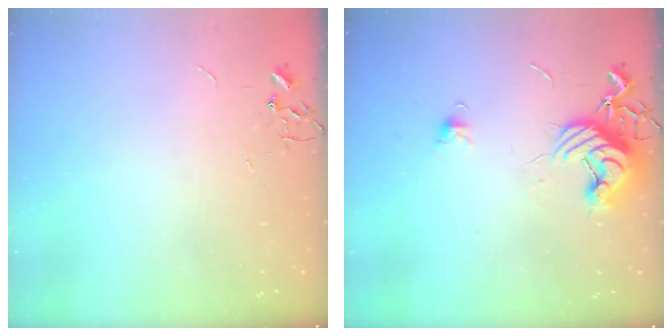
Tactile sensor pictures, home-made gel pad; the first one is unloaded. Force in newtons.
{"total": 11.4, "press": 11.3, "slide": 1.2}